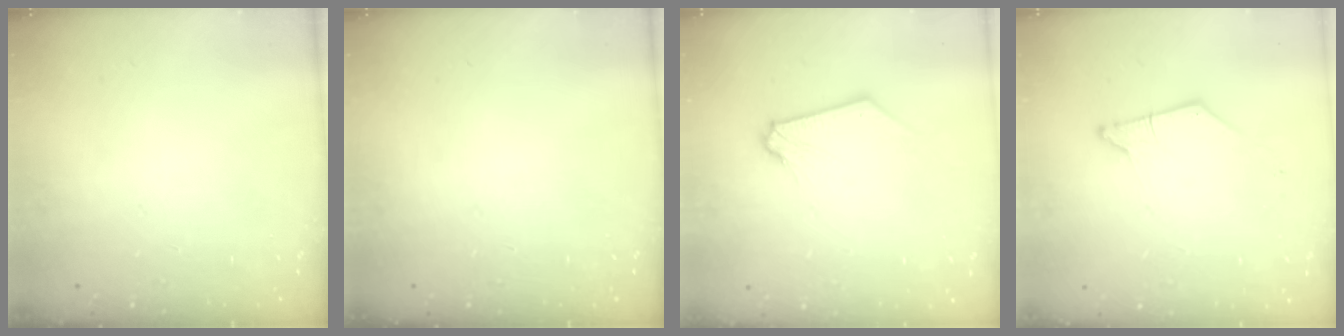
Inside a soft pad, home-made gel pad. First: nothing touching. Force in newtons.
{"total": 0.0}
{"total": 0.7, "press": 0.7, "slide": 0.1}
{"total": 1.8, "press": 1.7, "slide": 0.3}